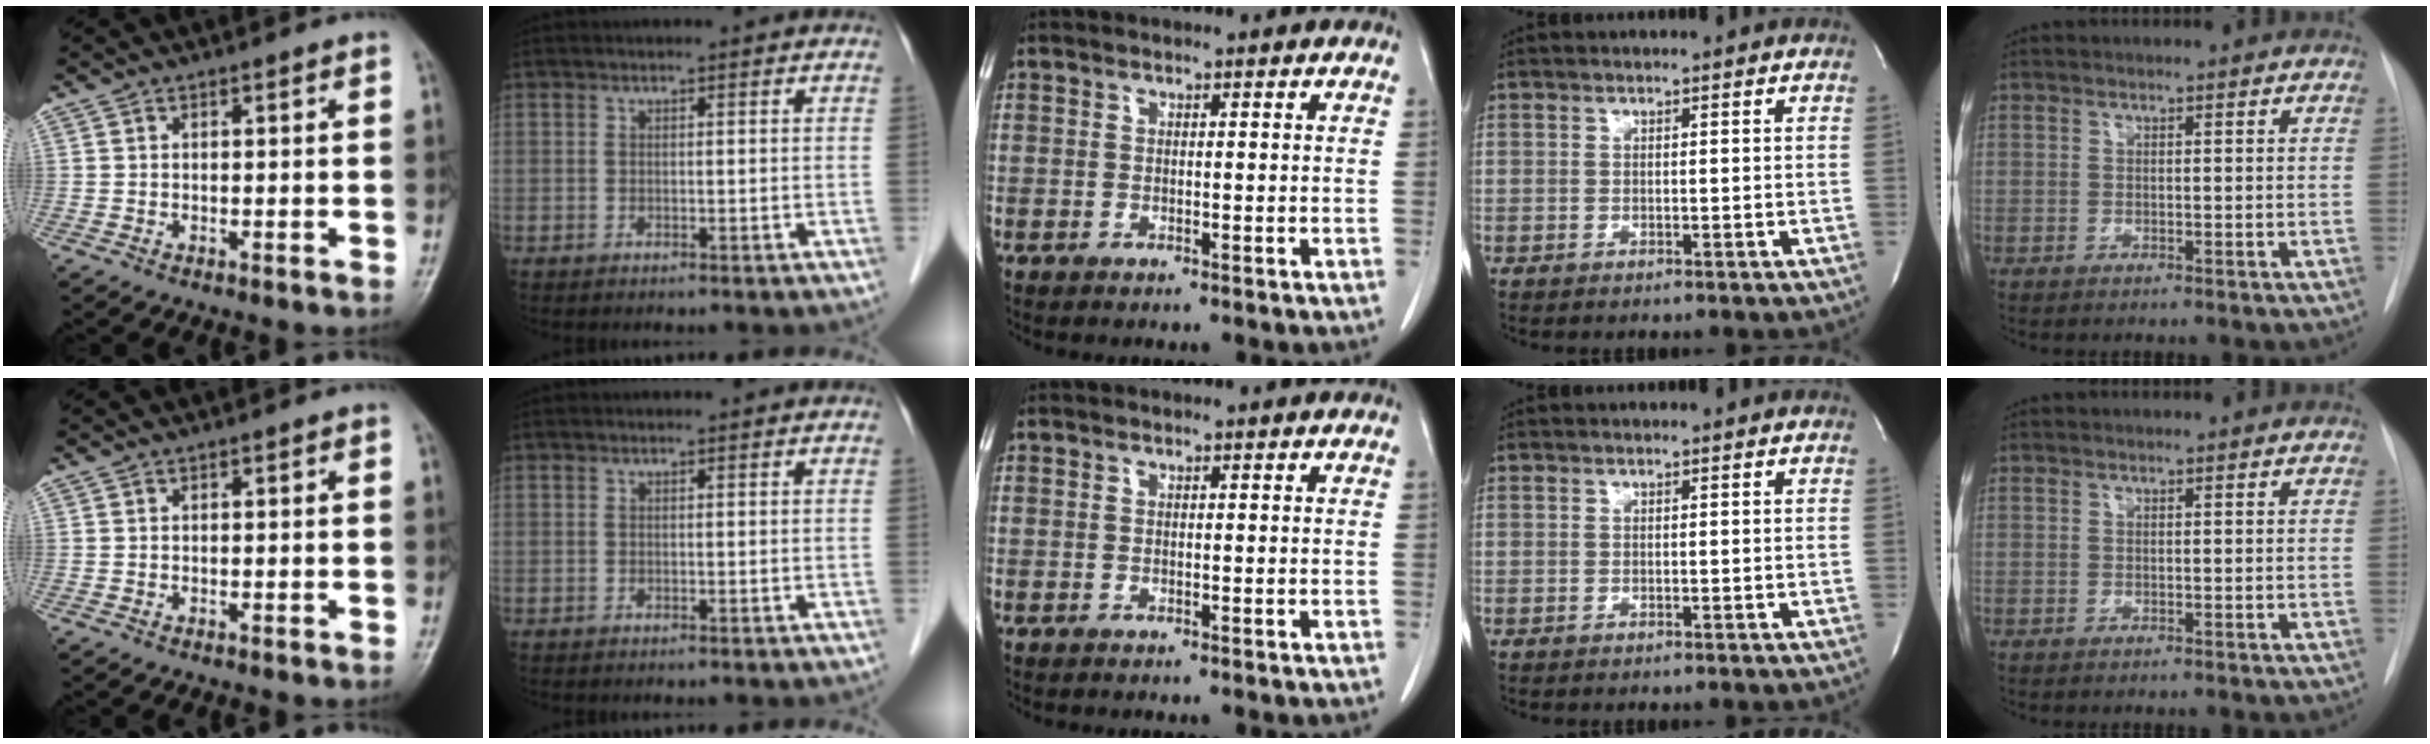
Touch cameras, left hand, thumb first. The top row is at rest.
{}